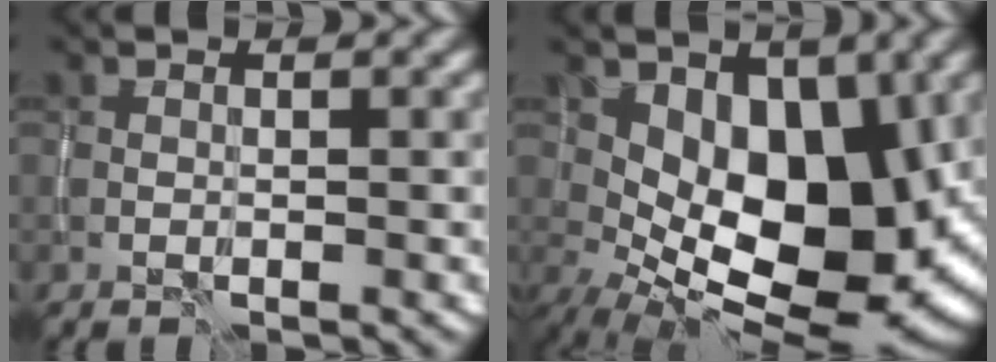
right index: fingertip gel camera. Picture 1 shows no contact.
{"total": 12.0, "force": [1.3, 6.8, 9.7], "torque": [-0.139, -0.021, 0.025]}